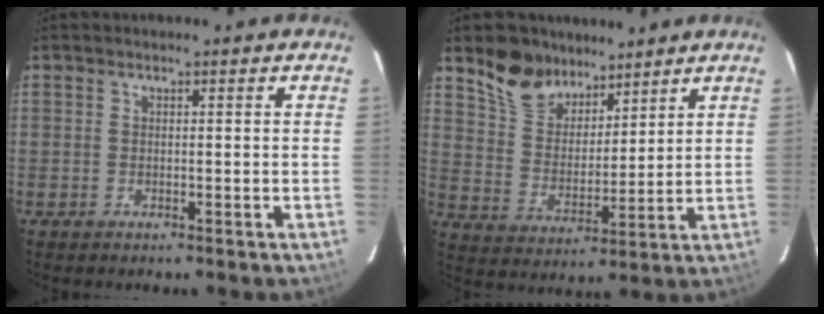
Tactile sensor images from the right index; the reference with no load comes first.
{"total": 10.8, "force": [8.2, 6.1, 3.5], "torque": [-0.074, 0.018, 0.159]}